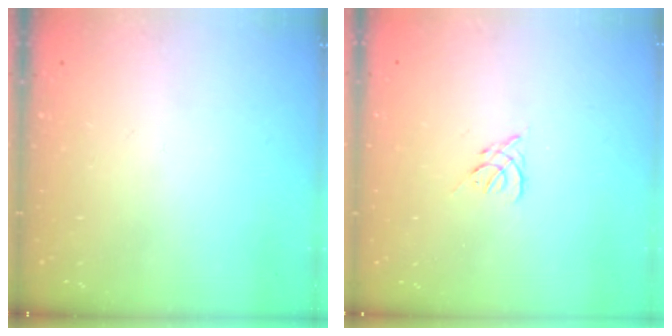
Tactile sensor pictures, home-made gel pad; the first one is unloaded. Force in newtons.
{"total": 1.3, "press": 1.2, "slide": 0.6}